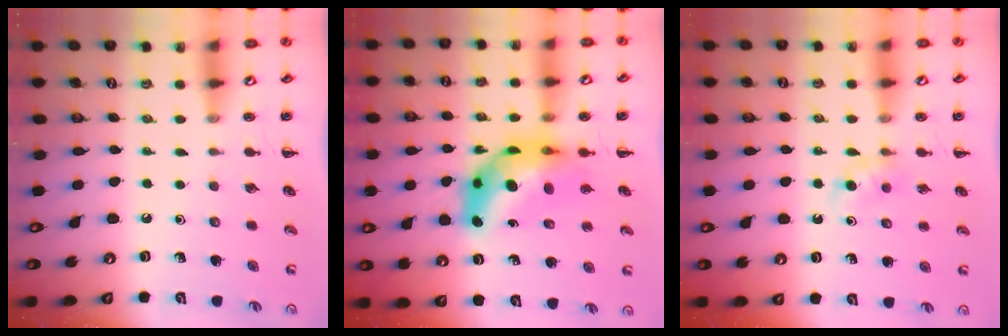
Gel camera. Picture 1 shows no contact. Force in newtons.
{"total": 11.6, "press": 11.1, "slide": 3.3}
{"total": 3.8, "press": 3.4, "slide": 1.5}